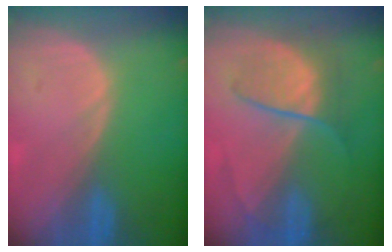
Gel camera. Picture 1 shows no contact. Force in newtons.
{"total": 6.3, "press": 6.3, "slide": 0.7}